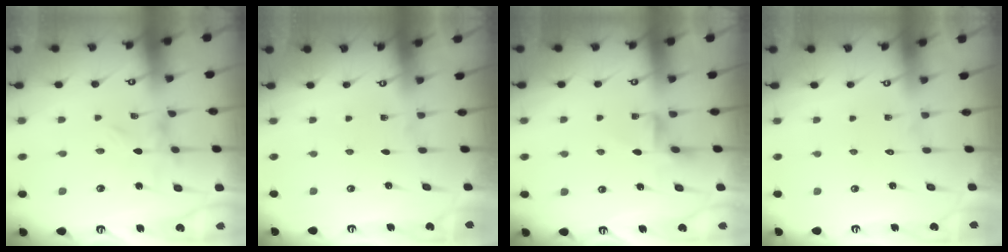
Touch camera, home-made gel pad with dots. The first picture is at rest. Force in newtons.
{"total": 0.0}
{"total": 2.3, "press": 2.3, "slide": 0.5}
{"total": 1.7, "press": 1.7, "slide": 0.1}